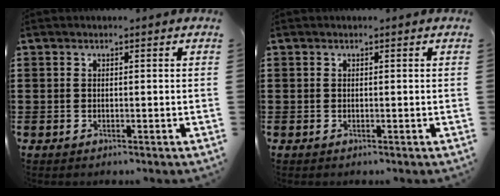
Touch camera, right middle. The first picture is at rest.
{"total": 0.0}